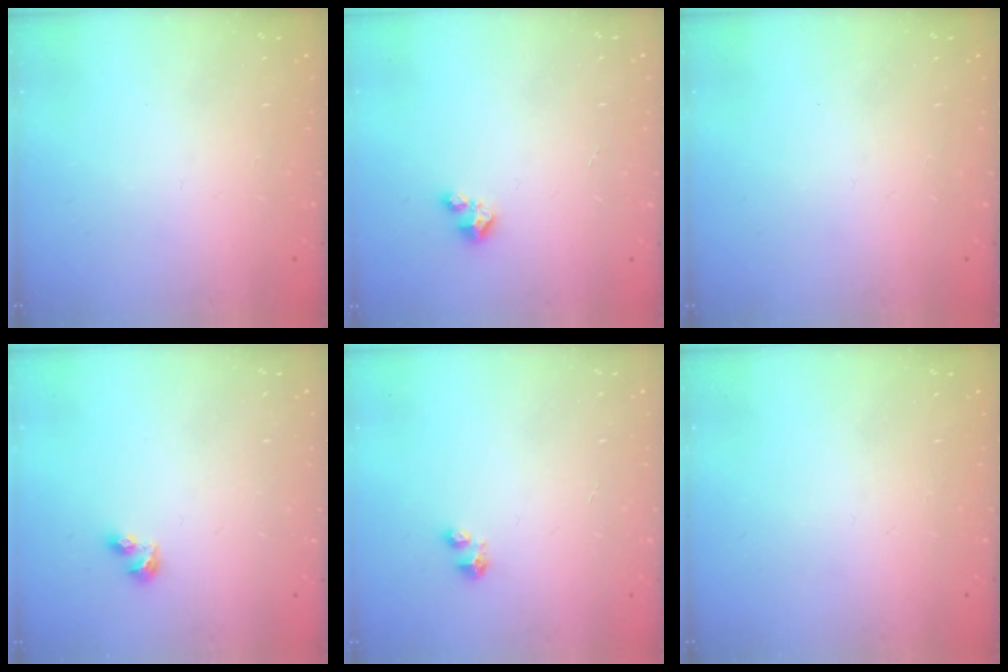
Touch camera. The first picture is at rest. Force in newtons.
{"total": 1.5, "press": 1.5, "slide": 0.2}
{"total": 0.0}
{"total": 3.4, "press": 3.3, "slide": 1.0}
{"total": 2.8, "press": 2.8, "slide": 0.4}
{"total": 0.0}